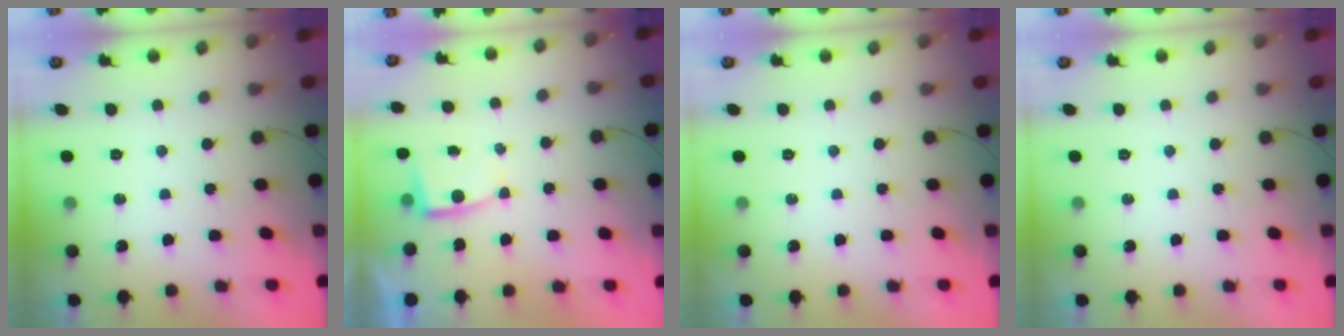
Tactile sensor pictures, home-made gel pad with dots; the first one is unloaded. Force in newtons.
{"total": 2.2, "press": 2.2, "slide": 0.3}
{"total": 0.0}
{"total": 0.0}